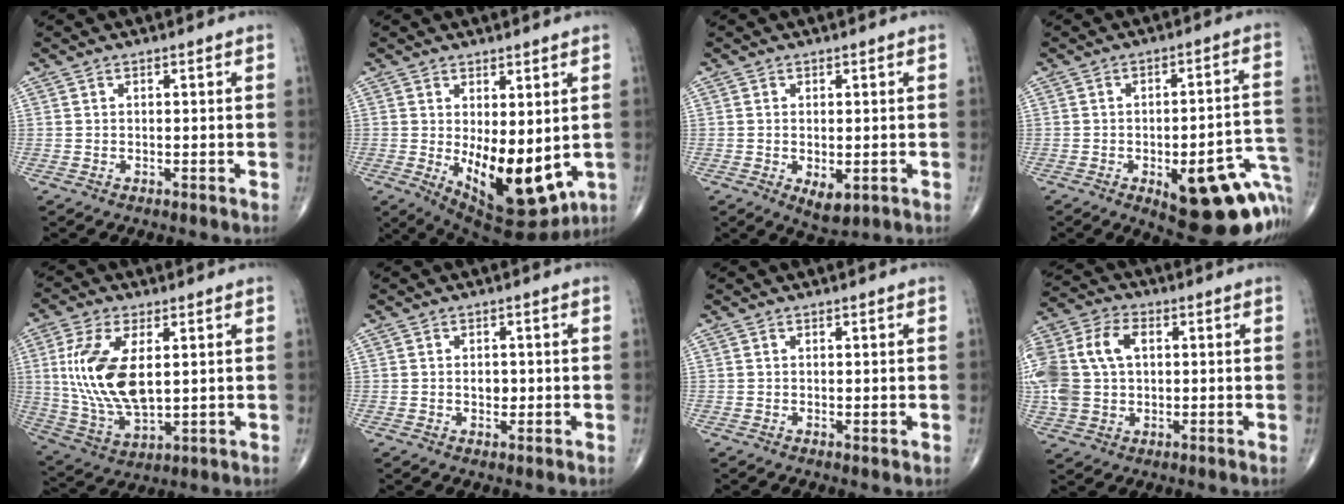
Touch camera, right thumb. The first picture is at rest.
{"total": 14.7, "force": [-1.7, 6.8, 12.9], "torque": [-0.181, -0.029, -0.001]}
{"total": 4.4, "force": [-1.1, 2.2, 3.6], "torque": [-0.055, -0.011, -0.009]}
{"total": 21.6, "force": [-8.3, 8.0, 18.2], "torque": [-0.157, 0.043, -0.085]}
{"total": 15.6, "force": [2.6, 7.8, 13.2], "torque": [-0.269, -0.015, 0.059]}
{"total": 2.4, "force": [-0.1, 1.7, 1.8], "torque": [-0.017, 0.001, -0.001]}
{"total": 0.6, "force": [0.0, 0.2, 0.6], "torque": [-0.013, -0.004, 0.001]}
{"total": 18.6, "force": [2.8, 13.3, 12.8], "torque": [-0.311, 0.030, 0.056]}